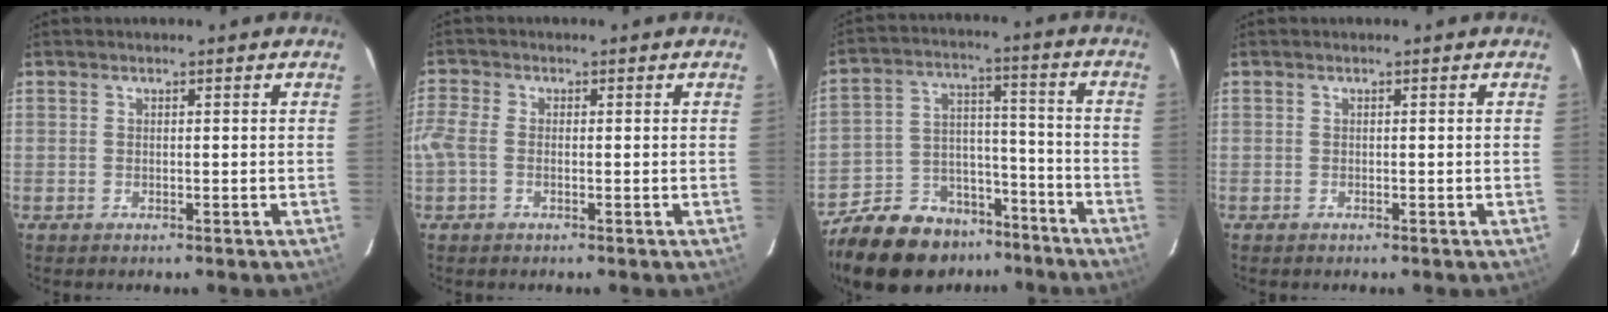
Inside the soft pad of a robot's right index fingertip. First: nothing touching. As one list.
[{"total": 3.3, "force": [-1.1, 1.9, 2.5], "torque": [-0.063, 0.000, -0.025]}, {"total": 18.8, "force": [-14.2, 10.1, 7.1], "torque": [-0.171, 0.043, -0.210]}, {"total": 0.0}]